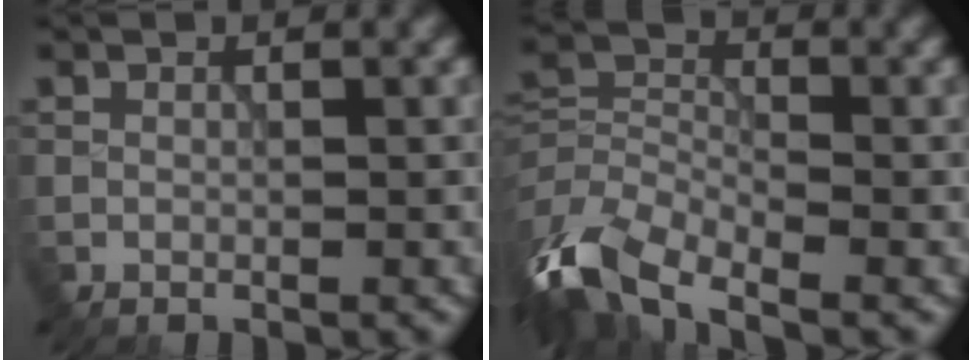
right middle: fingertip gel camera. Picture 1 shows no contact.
{"total": 9.2, "force": [-5.0, 4.4, 6.4], "torque": [-0.132, -0.011, -0.110]}